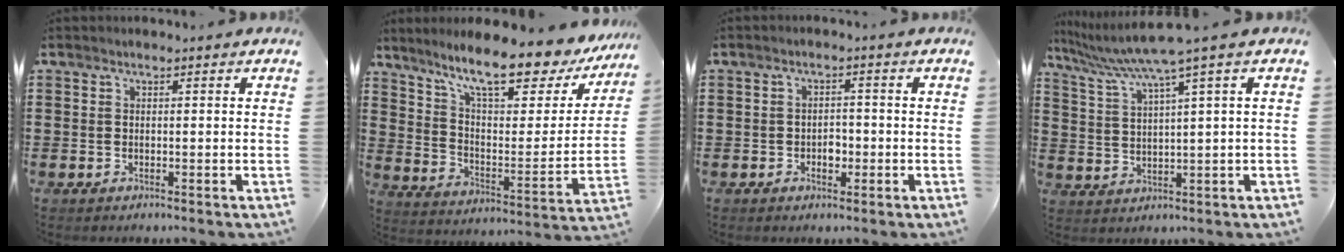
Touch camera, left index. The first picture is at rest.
{"total": 12.7, "force": [10.2, 1.8, 7.4], "torque": [-0.147, -0.065, 0.167]}
{"total": 2.2, "force": [-0.6, 1.4, 1.6], "torque": [-0.033, 0.004, -0.014]}
{"total": 6.5, "force": [4.2, -0.8, 4.9], "torque": [-0.117, -0.027, 0.066]}